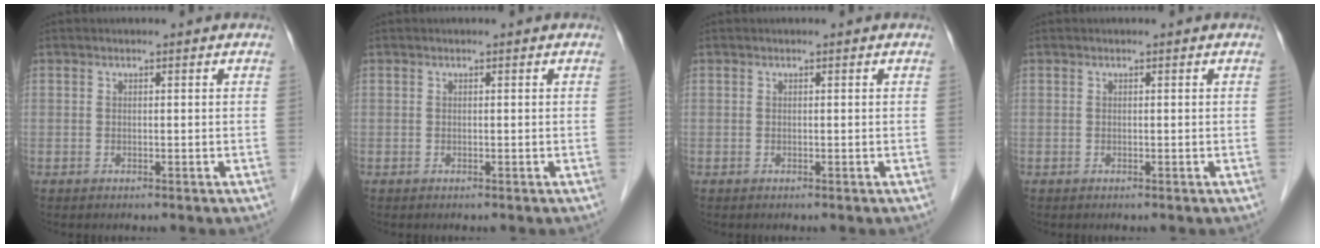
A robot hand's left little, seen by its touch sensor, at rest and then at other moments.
{"total": 0.0}
{"total": 0.0}
{"total": 0.0}